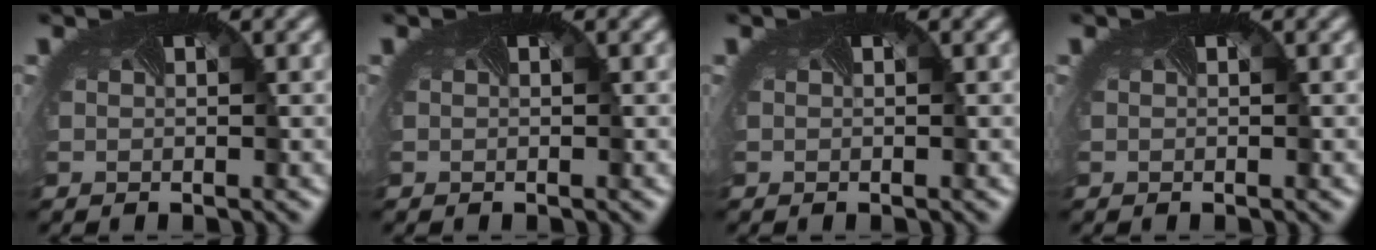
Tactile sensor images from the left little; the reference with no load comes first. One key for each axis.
{"total": 0.0}
{"total": 0.0}
{"total": 0.0}